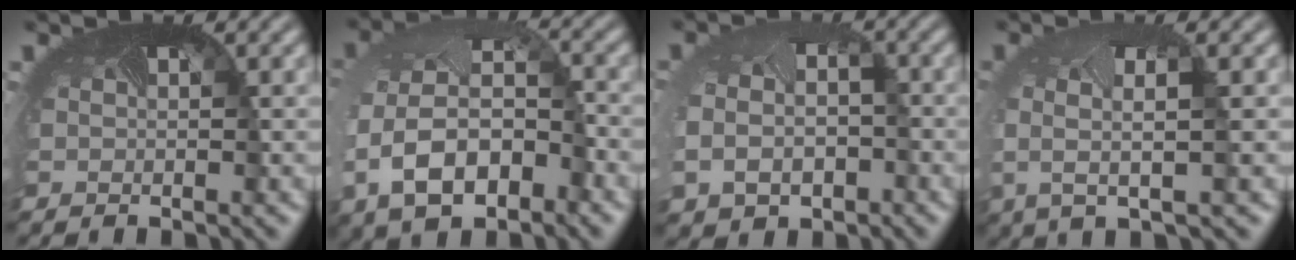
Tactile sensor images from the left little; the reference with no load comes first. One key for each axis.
{"total": 8.7, "fx": -2.8, "fy": 5.3, "fz": 6.3, "tx": -0.143, "ty": -0.015, "tz": -0.055}
{"total": 6.1, "fx": -1.6, "fy": 4.6, "fz": 3.7, "tx": -0.078, "ty": -0.032, "tz": -0.007}
{"total": 2.7, "fx": 0.0, "fy": 0.4, "fz": 2.7, "tx": -0.061, "ty": -0.003, "tz": -0.004}